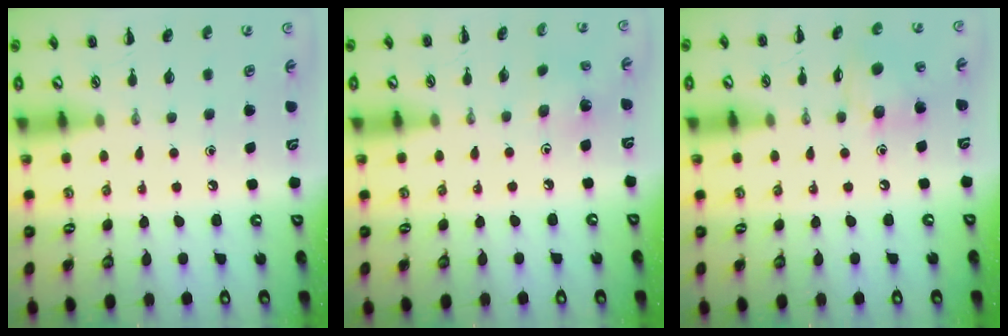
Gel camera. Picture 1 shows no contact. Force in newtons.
{"total": 2.0, "press": 1.9, "slide": 0.6}
{"total": 8.4, "press": 8.3, "slide": 0.7}